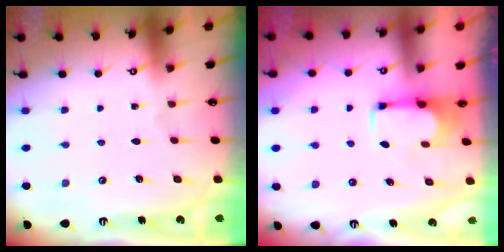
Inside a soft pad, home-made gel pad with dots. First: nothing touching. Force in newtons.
{"total": 1.9, "press": 1.7, "slide": 0.9}